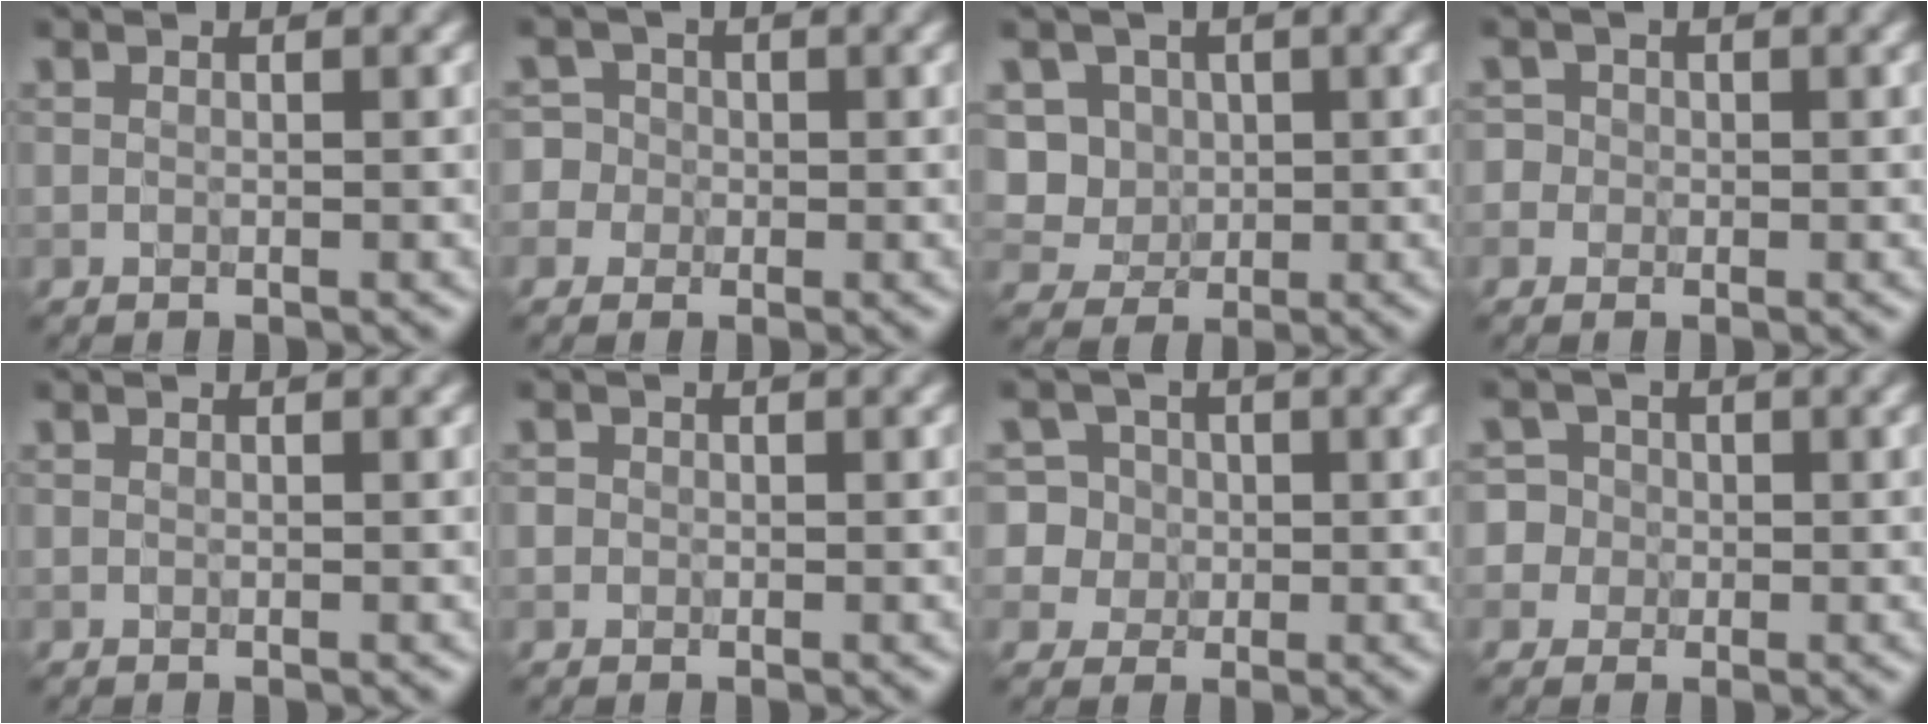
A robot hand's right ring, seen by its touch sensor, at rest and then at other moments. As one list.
[{"total": 4.5, "force": [-0.3, 4.4, 1.2], "torque": [-0.003, 0.030, -0.031]}, {"total": 5.3, "force": [0.9, 4.8, 2.0], "torque": [-0.028, 0.017, 0.011]}, {"total": 2.3, "force": [0.2, 2.2, 0.6], "torque": [0.010, 0.016, -0.012]}, {"total": 0.0}, {"total": 0.8, "force": [0.0, 0.8, 0.1], "torque": [0.004, -0.005, -0.003]}, {"total": 7.2, "force": [1.8, 6.6, 2.2], "torque": [-0.042, 0.041, 0.008]}, {"total": 5.4, "force": [0.2, 5.2, 1.5], "torque": [-0.023, 0.036, -0.021]}]